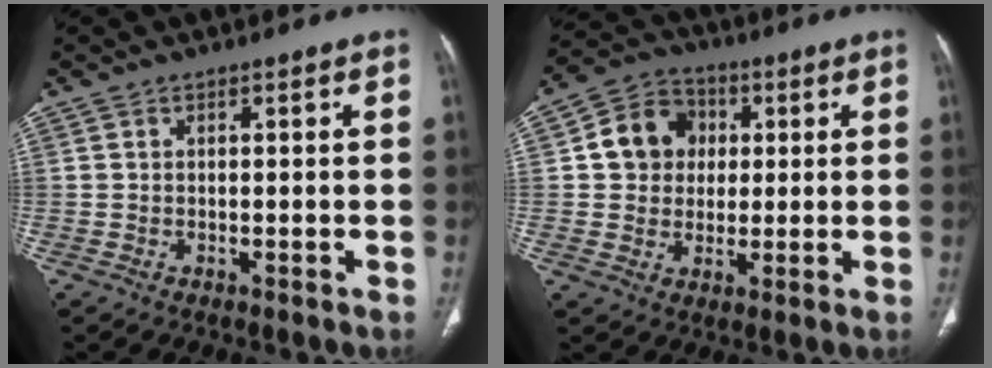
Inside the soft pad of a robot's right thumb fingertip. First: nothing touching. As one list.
[{"total": 10.3, "force": [1.7, 9.1, 4.6], "torque": [-0.045, 0.009, 0.021]}]